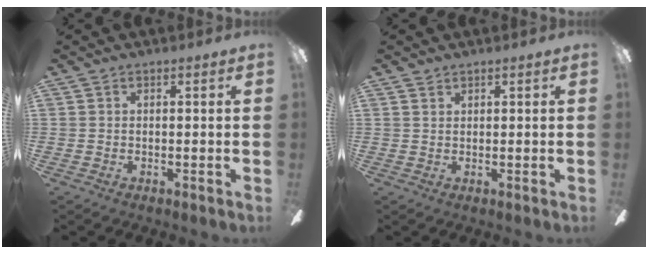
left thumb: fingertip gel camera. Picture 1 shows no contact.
{"total": 0.9, "force": [0.8, 0.5, 0.2], "torque": [-0.005, 0.000, 0.015]}